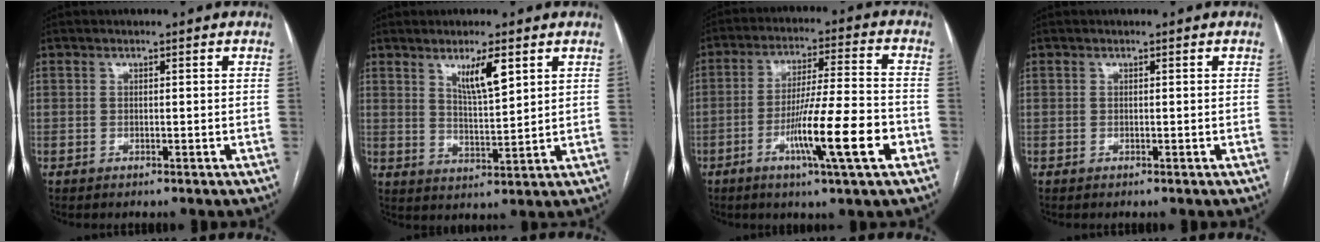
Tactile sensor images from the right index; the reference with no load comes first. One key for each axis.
{"total": 5.9, "fx": 3.3, "fy": 0.8, "fz": 4.9, "tx": -0.086, "ty": -0.008, "tz": 0.062}
{"total": 12.6, "fx": -4.8, "fy": -0.1, "fz": 11.7, "tx": -0.197, "ty": -0.009, "tz": -0.082}
{"total": 0.0}